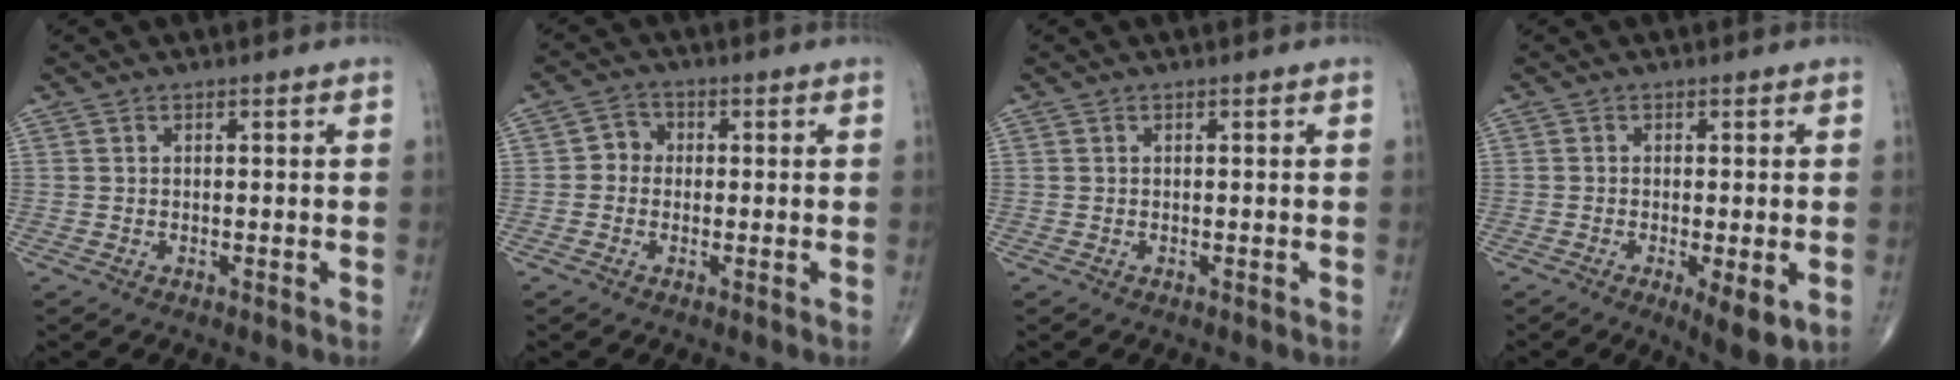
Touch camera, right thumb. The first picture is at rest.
{"total": 3.1, "force": [-0.3, 2.8, 1.3], "torque": [0.000, 0.009, -0.016]}
{"total": 0.0}
{"total": 6.2, "force": [-1.8, 1.7, 5.7], "torque": [-0.090, -0.018, -0.027]}